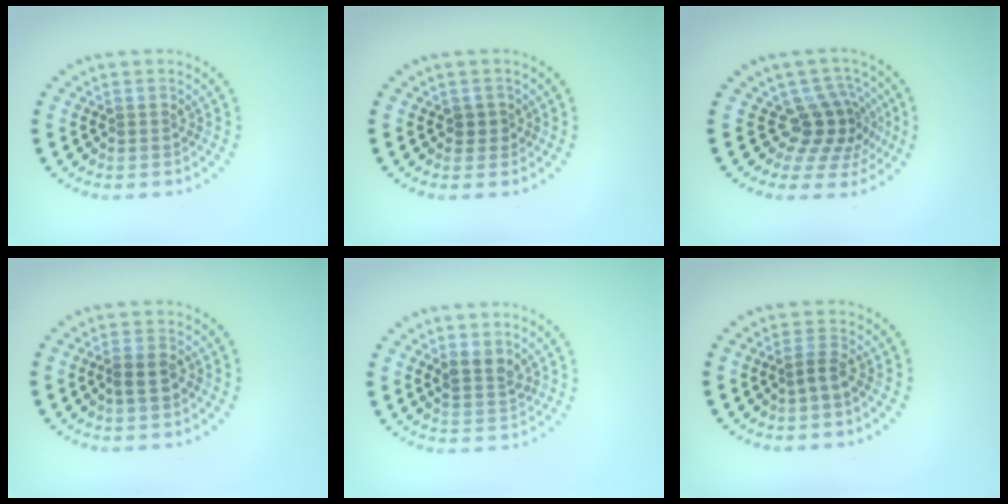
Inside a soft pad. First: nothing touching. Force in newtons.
{"total": 1.3, "press": 0.9, "slide": 0.9}
{"total": 4.0, "press": 2.9, "slide": 2.8}
{"total": 2.0, "press": 1.9, "slide": 0.8}
{"total": 2.0, "press": 1.8, "slide": 0.8}
{"total": 1.3, "press": 1.0, "slide": 0.9}